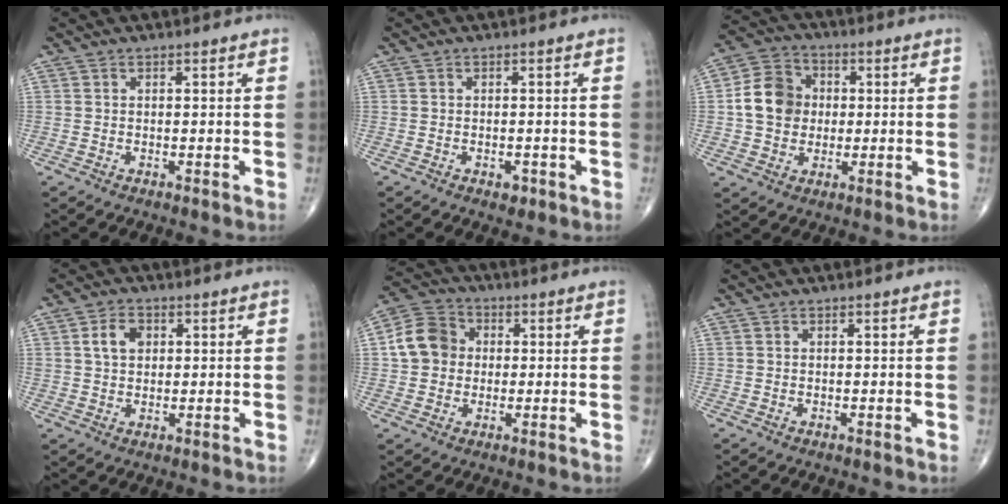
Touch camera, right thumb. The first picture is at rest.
{"total": 1.7, "force": [-0.8, 1.1, 1.0], "torque": [-0.010, 0.001, -0.008]}
{"total": 10.4, "force": [0.3, 8.9, 5.4], "torque": [-0.076, 0.017, -0.004]}
{"total": 4.9, "force": [1.4, 3.5, 3.2], "torque": [-0.045, 0.002, 0.025]}
{"total": 9.0, "force": [0.6, 7.8, 4.4], "torque": [-0.066, 0.018, -0.001]}
{"total": 0.0}